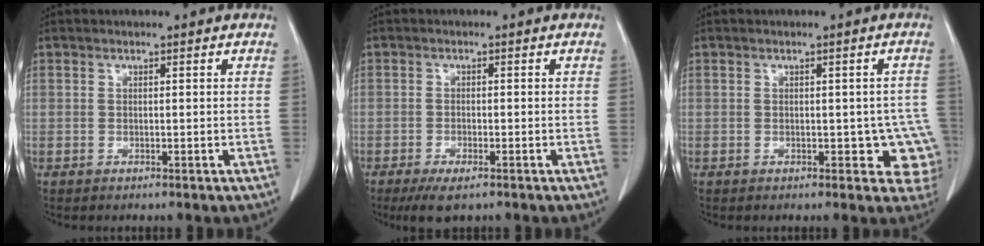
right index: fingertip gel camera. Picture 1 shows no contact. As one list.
[{"total": 4.4, "force": [-3.0, 1.2, 3.0], "torque": [-0.056, -0.009, -0.046]}, {"total": 5.3, "force": [-1.0, 3.0, 4.2], "torque": [-0.018, 0.014, -0.007]}]